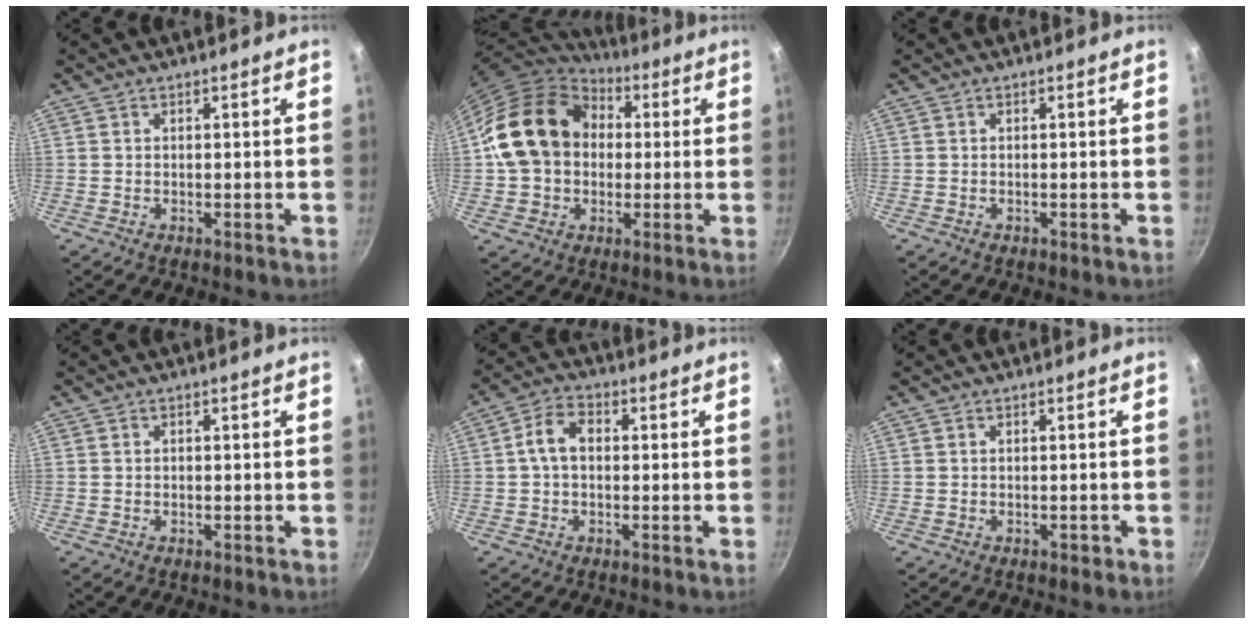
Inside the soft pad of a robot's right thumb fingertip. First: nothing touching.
{"total": 18.8, "force": [2.2, 14.8, 11.3], "torque": [-0.185, 0.038, 0.031]}
{"total": 0.0}
{"total": 0.6, "force": [-0.1, 0.4, 0.3], "torque": [-0.005, 0.003, -0.001]}
{"total": 5.8, "force": [0.2, 3.9, 4.3], "torque": [-0.073, 0.020, -0.004]}
{"total": 0.8, "force": [-0.4, 0.5, 0.4], "torque": [0.000, 0.005, -0.002]}